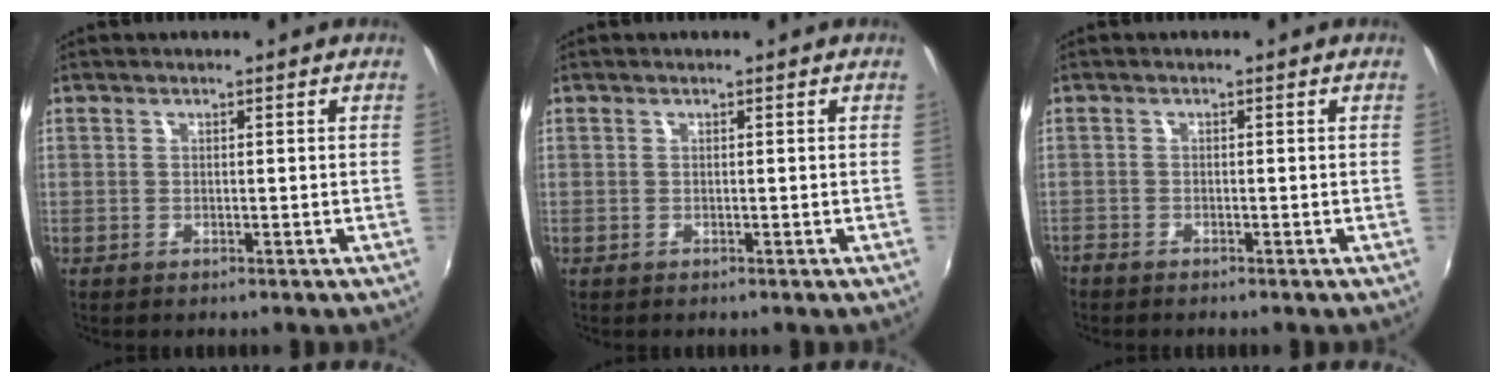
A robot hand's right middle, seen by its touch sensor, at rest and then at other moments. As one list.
[{"total": 0.0}, {"total": 1.4, "force": [-1.3, 0.4, 0.3], "torque": [-0.009, -0.007, -0.028]}]